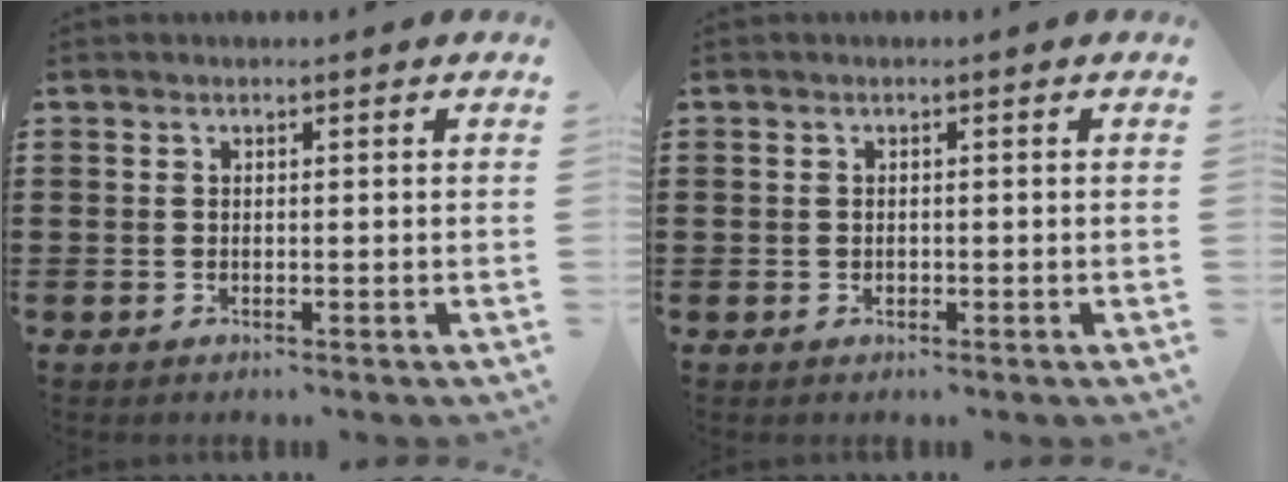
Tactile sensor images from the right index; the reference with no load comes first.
{"total": 0.6, "force": [-0.1, 0.6, 0.2], "torque": [-0.006, 0.003, -0.003]}